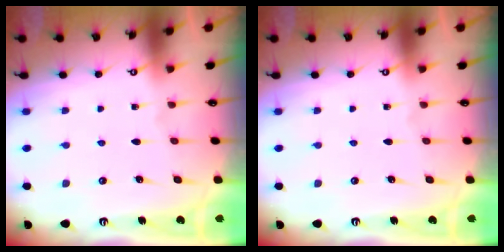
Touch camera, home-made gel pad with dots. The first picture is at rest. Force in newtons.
{"total": 0.0}